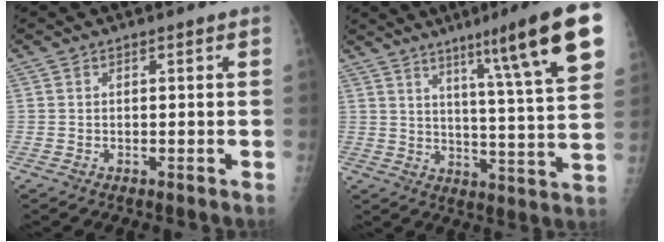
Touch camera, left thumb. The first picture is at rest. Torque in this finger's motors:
{"motor_torque": [1.40, 1.54, 0.22, -0.10, 0.23]}